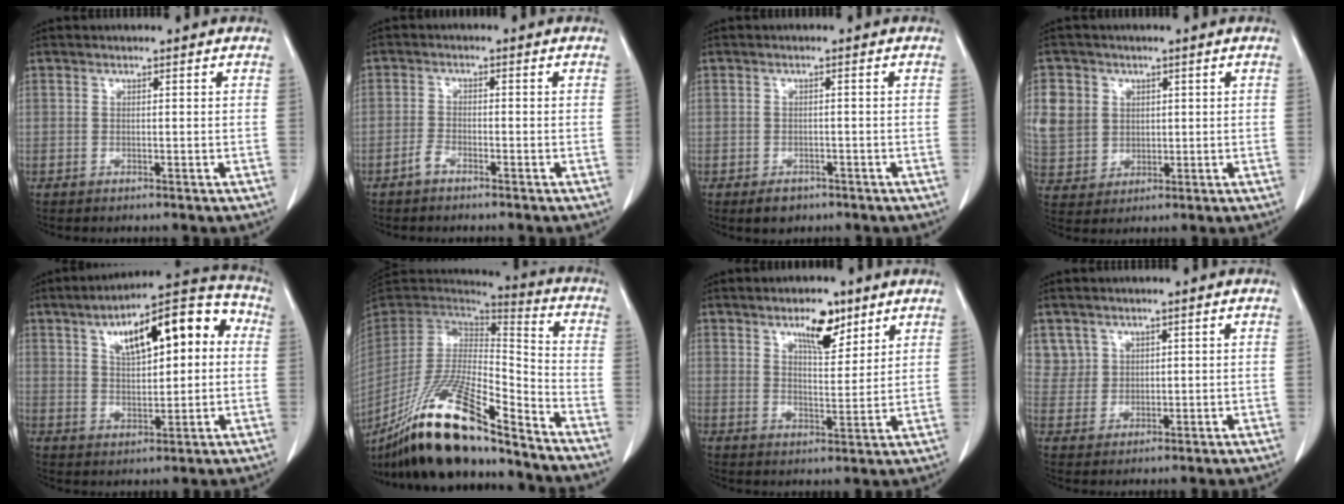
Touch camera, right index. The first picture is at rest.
{"total": 1.9, "force": [-1.5, 0.7, 0.9], "torque": [-0.017, 0.002, -0.029]}
{"total": 2.5, "force": [-1.7, 1.6, 1.1], "torque": [-0.014, 0.001, -0.015]}
{"total": 10.5, "force": [3.1, 9.5, 3.2], "torque": [-0.090, 0.026, 0.076]}
{"total": 15.6, "force": [4.4, 5.5, 13.9], "torque": [-0.197, 0.044, 0.066]}
{"total": 21.0, "force": [-16.1, 2.9, 13.2], "torque": [-0.269, -0.022, -0.299]}
{"total": 6.8, "force": [4.5, 2.4, 4.5], "torque": [-0.075, 0.000, 0.073]}
{"total": 4.1, "force": [2.5, 3.2, -0.4], "torque": [0.024, 0.004, 0.051]}